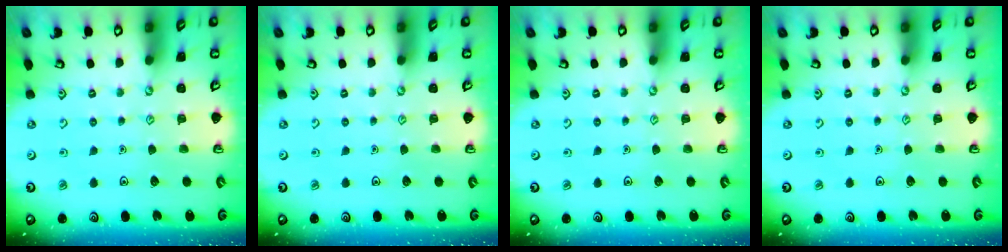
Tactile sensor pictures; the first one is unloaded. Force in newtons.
{"total": 0.0}
{"total": 0.0}
{"total": 0.0}